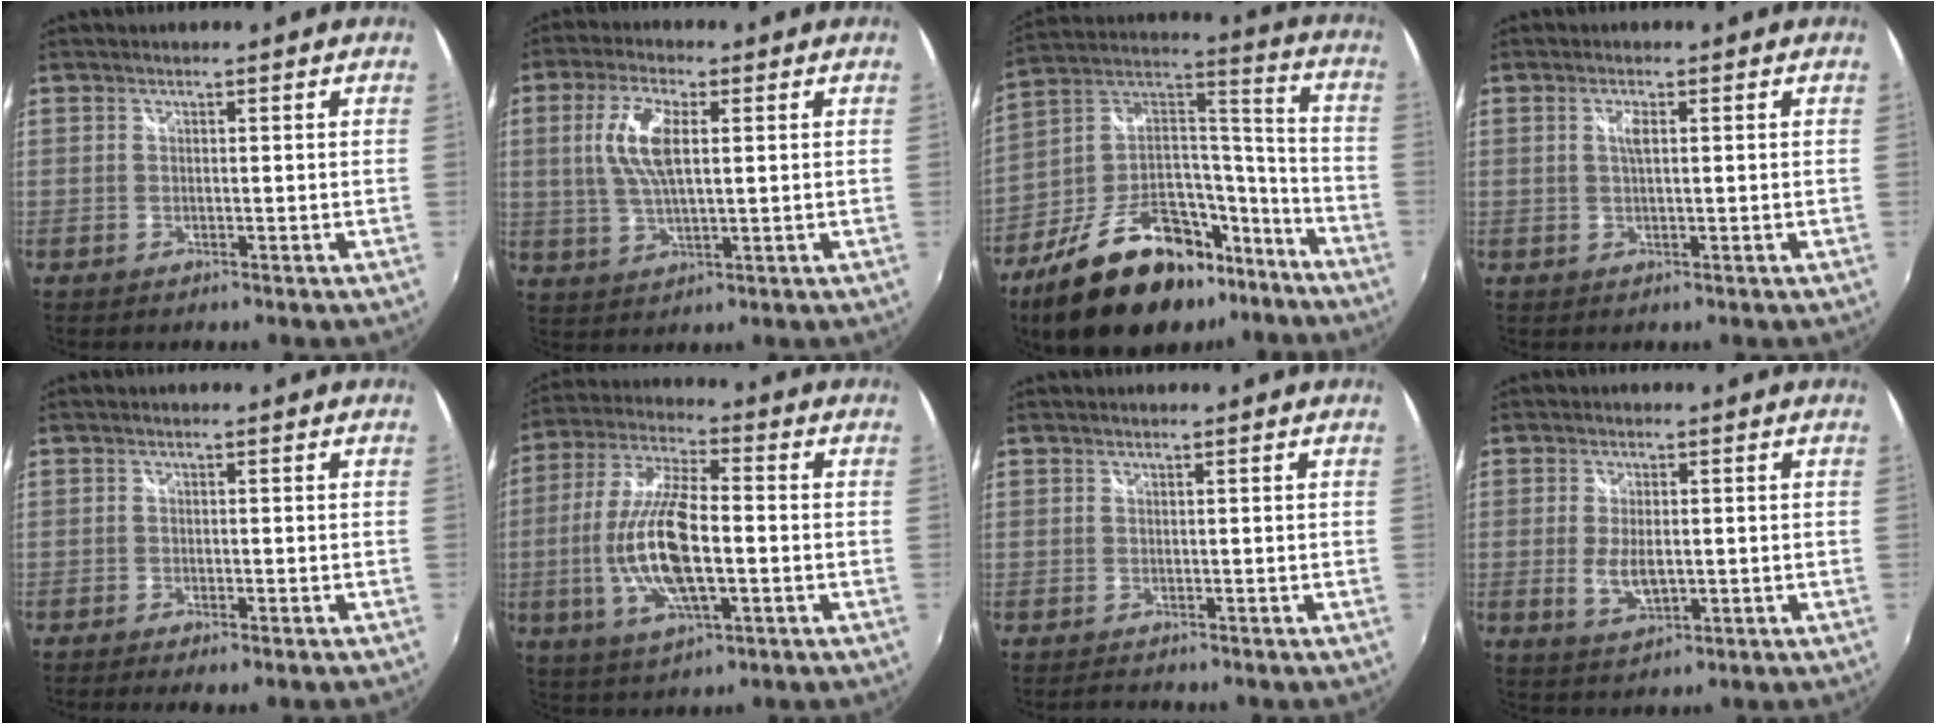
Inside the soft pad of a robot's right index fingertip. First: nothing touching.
{"total": 8.9, "force": [1.7, 3.2, 8.1], "torque": [-0.166, 0.006, 0.038]}
{"total": 27.9, "force": [-18.4, 13.3, 16.3], "torque": [-0.286, 0.036, -0.277]}
{"total": 1.9, "force": [0.4, 0.4, 1.8], "torque": [-0.034, 0.002, 0.006]}
{"total": 2.4, "force": [-1.9, 0.3, 1.4], "torque": [-0.036, -0.009, -0.035]}
{"total": 15.5, "force": [-2.6, 5.2, 14.4], "torque": [-0.290, -0.005, -0.045]}
{"total": 1.2, "force": [-0.8, 0.8, 0.1], "torque": [-0.006, -0.001, -0.014]}
{"total": 4.4, "force": [-0.3, 2.5, 3.6], "torque": [-0.069, -0.009, -0.002]}